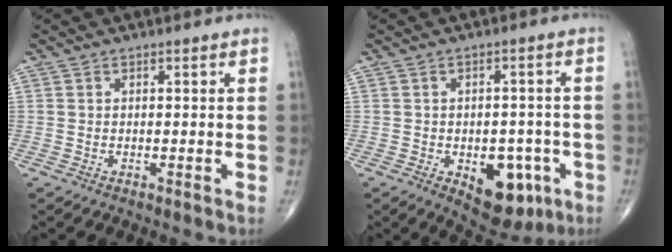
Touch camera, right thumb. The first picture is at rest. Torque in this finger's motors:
{"motor_torque": [1.86, 1.46, 0.59, -0.78, 0.10]}